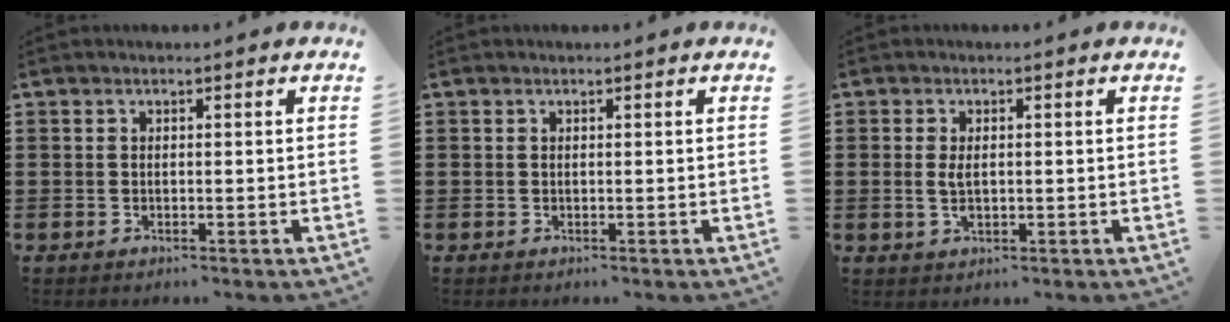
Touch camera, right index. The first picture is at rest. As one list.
[{"total": 0.0}, {"total": 2.9, "force": [0.0, 1.3, 2.6], "torque": [-0.059, -0.003, -0.001]}]